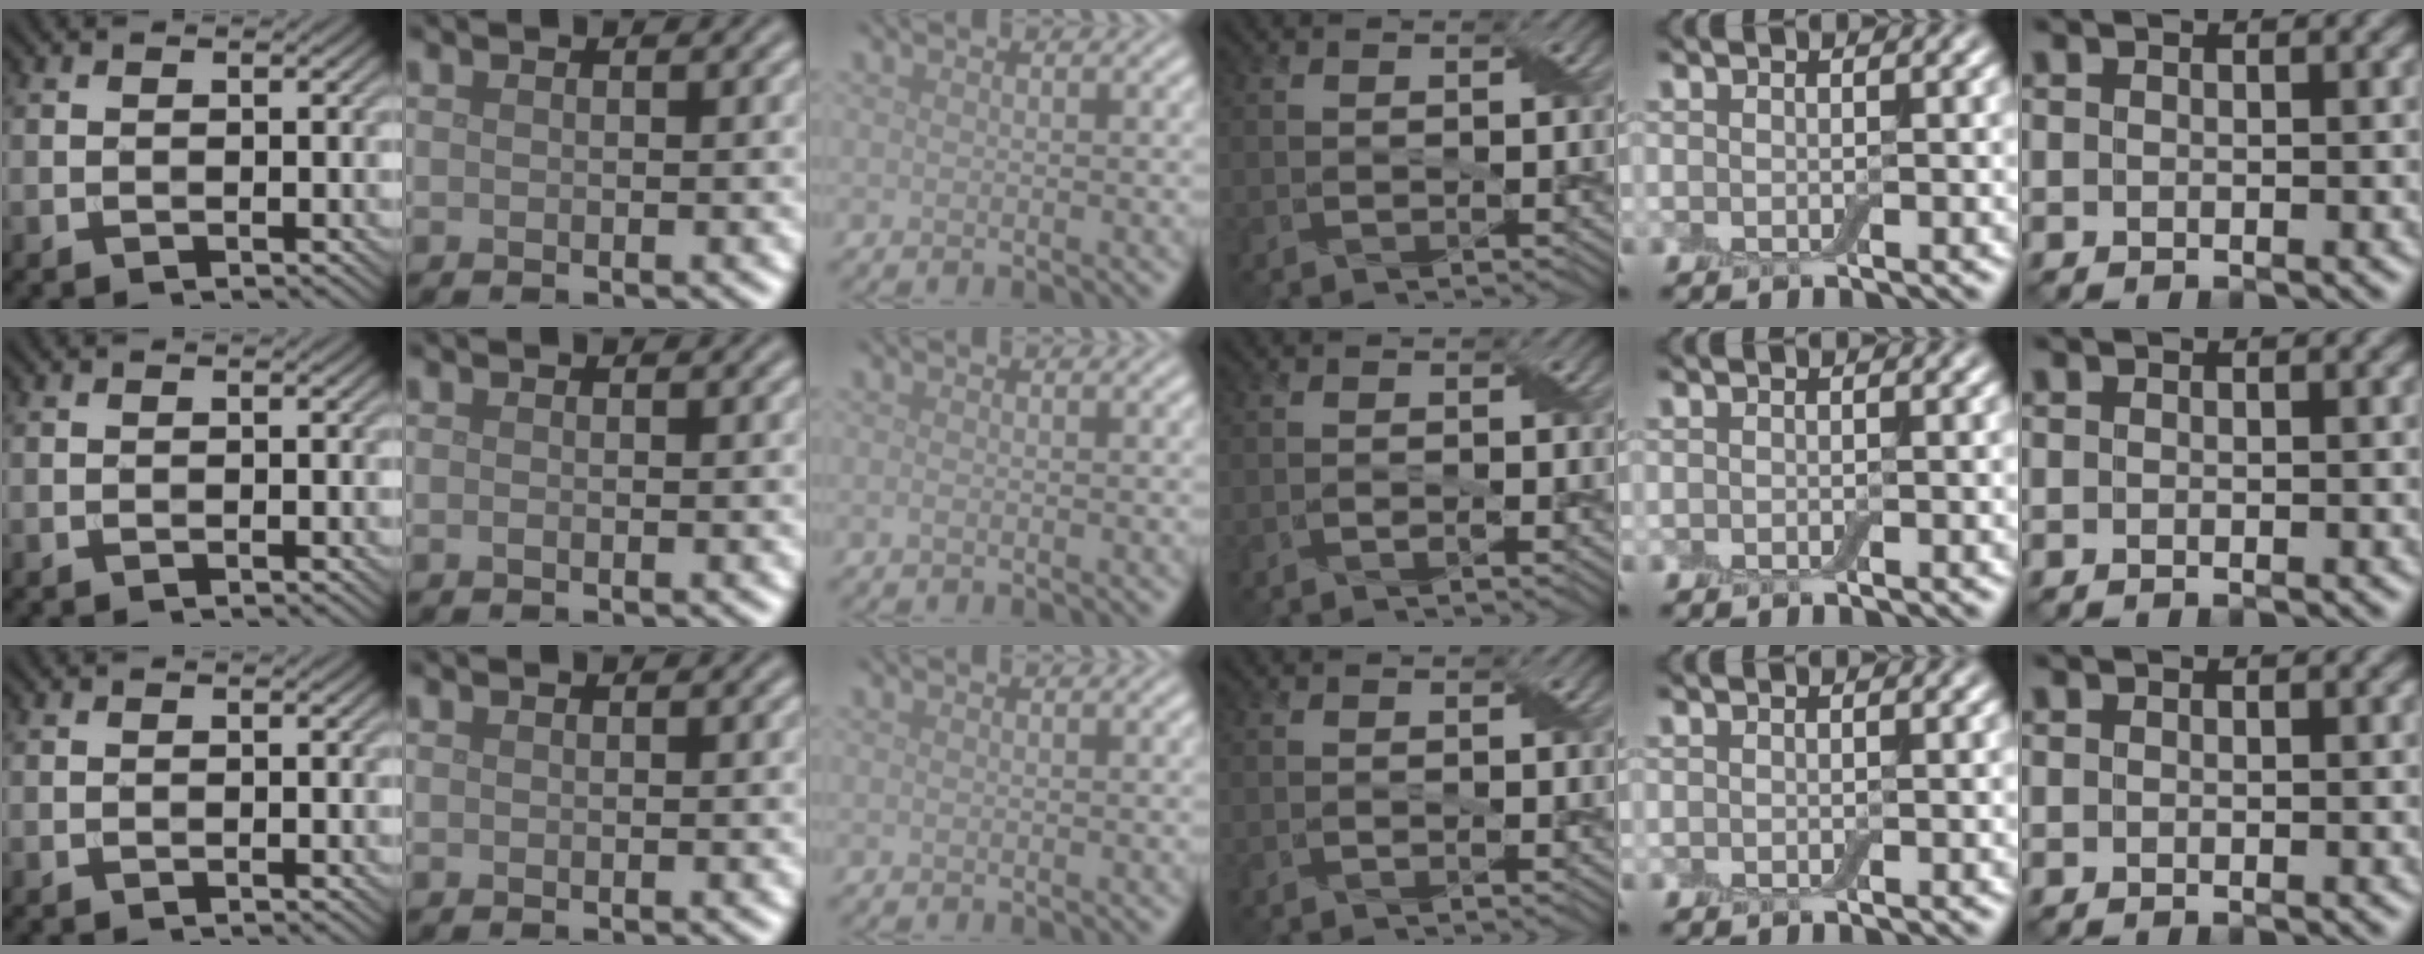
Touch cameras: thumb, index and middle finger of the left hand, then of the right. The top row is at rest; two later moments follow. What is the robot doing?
{"motion": "fold", "object": "cloth"}